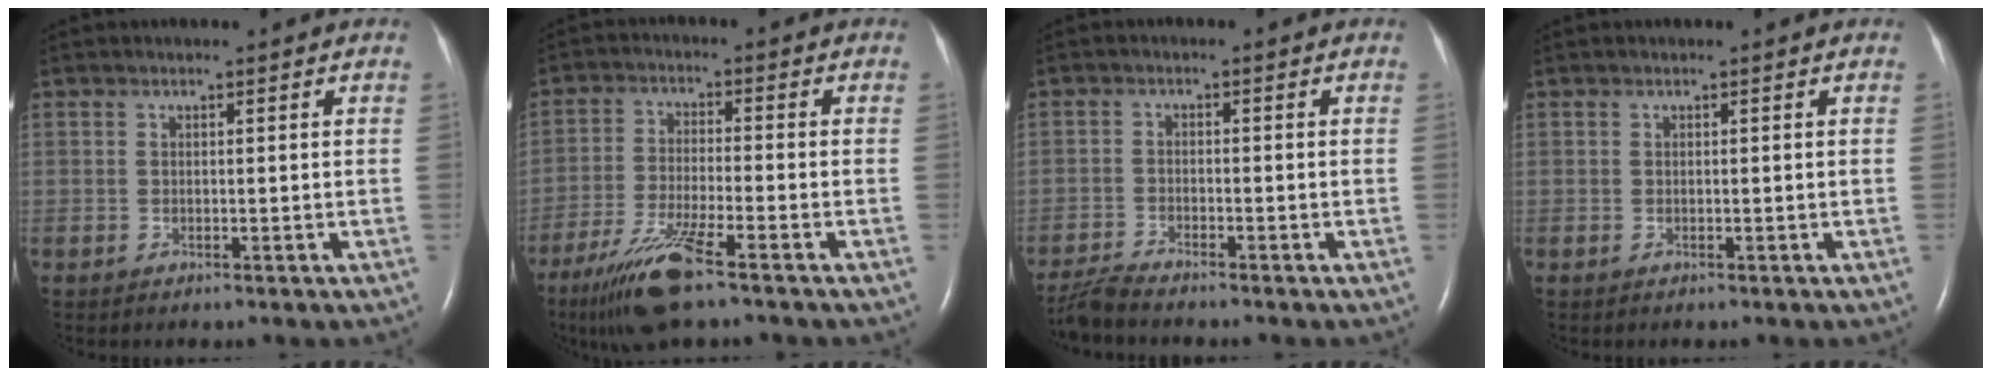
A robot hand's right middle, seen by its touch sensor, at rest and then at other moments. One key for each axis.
{"total": 9.9, "fx": -6.6, "fy": 0.6, "fz": 7.4, "tx": -0.155, "ty": -0.029, "tz": -0.122}
{"total": 4.3, "fx": -4.0, "fy": -0.1, "fz": 1.5, "tx": -0.034, "ty": -0.020, "tz": -0.076}
{"total": 0.0}